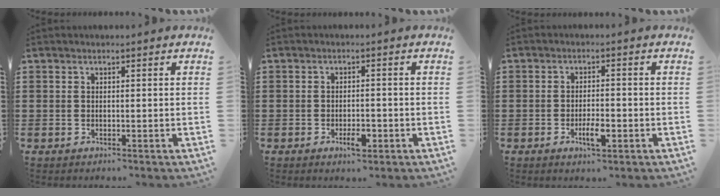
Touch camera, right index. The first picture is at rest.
{"total": 2.9, "force": [-1.3, 1.2, 2.3], "torque": [-0.041, 0.002, -0.024]}
{"total": 3.7, "force": [-1.6, 1.2, 3.2], "torque": [-0.060, 0.000, -0.028]}